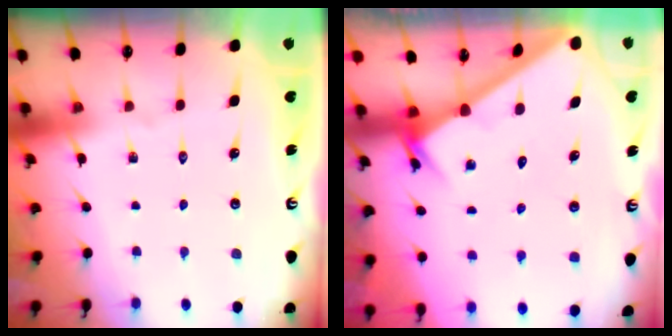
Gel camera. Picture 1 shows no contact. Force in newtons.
{"total": 2.6, "press": 2.6, "slide": 0.1}